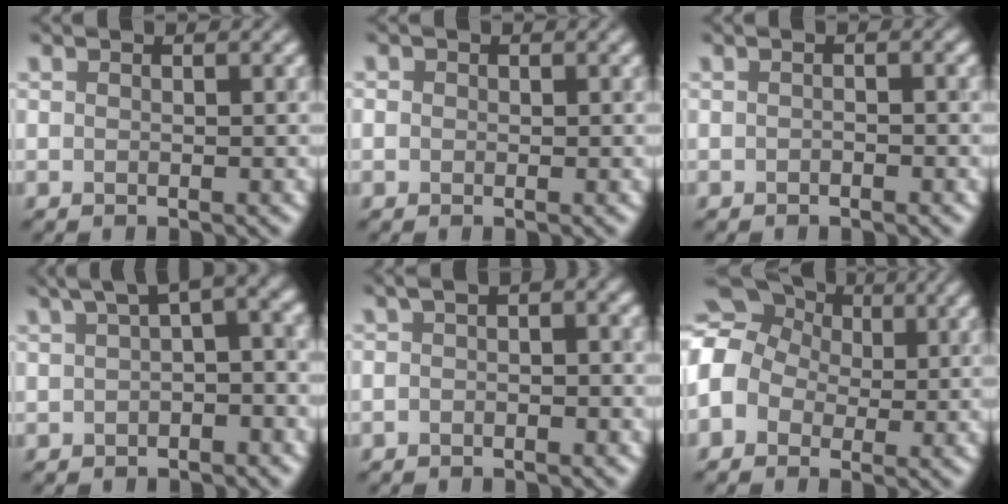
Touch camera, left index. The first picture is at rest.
{"total": 0.8, "force": [0.3, 0.7, 0.2], "torque": [-0.003, 0.004, -0.007]}
{"total": 0.6, "force": [-0.3, 0.2, 0.4], "torque": [-0.010, 0.001, -0.006]}
{"total": 6.3, "force": [1.5, 2.7, 5.5], "torque": [-0.071, 0.012, 0.016]}
{"total": 2.4, "force": [-0.3, 1.2, 2.1], "torque": [-0.036, 0.010, -0.011]}
{"total": 10.7, "force": [0.7, 9.3, 5.1], "torque": [-0.119, 0.033, -0.039]}